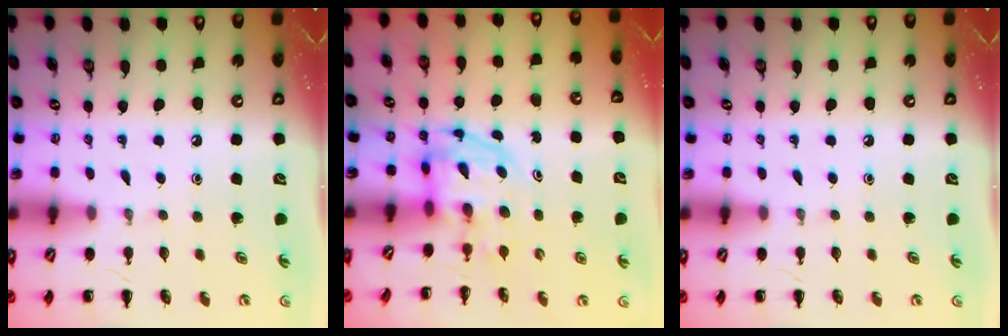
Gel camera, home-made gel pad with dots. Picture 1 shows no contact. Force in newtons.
{"total": 3.6, "press": 3.5, "slide": 0.6}
{"total": 0.0}